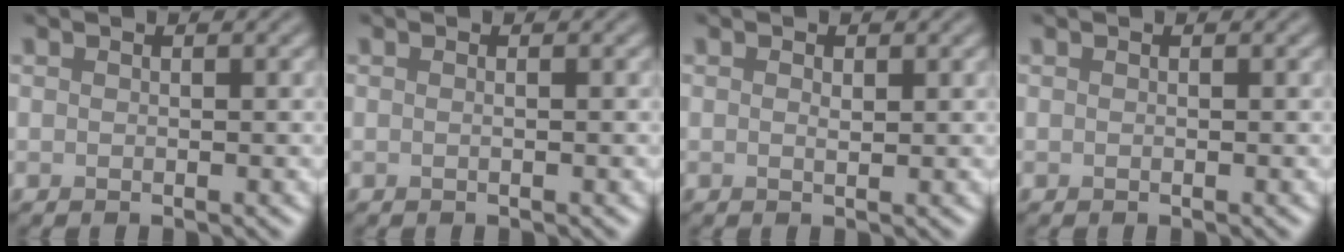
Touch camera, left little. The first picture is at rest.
{"total": 0.5, "force": [0.0, 0.1, 0.5], "torque": [-0.008, -0.003, -0.004]}
{"total": 0.7, "force": [0.2, 0.3, 0.6], "torque": [-0.010, -0.001, 0.003]}
{"total": 0.0}